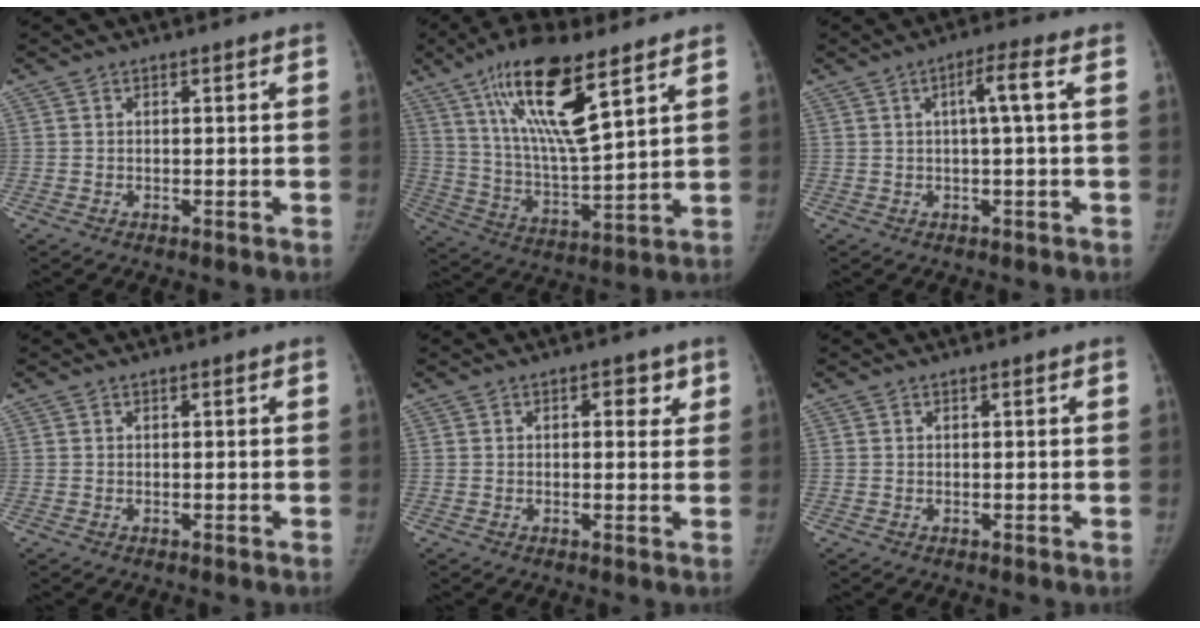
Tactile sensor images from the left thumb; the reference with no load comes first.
{"total": 18.8, "force": [10.2, 5.1, 14.9], "torque": [-0.260, -0.046, 0.190]}
{"total": 4.2, "force": [0.6, -0.3, 4.2], "torque": [-0.081, 0.012, 0.013]}
{"total": 0.0}
{"total": 3.1, "force": [1.3, 1.9, 2.1], "torque": [-0.001, -0.002, 0.013]}
{"total": 0.0}